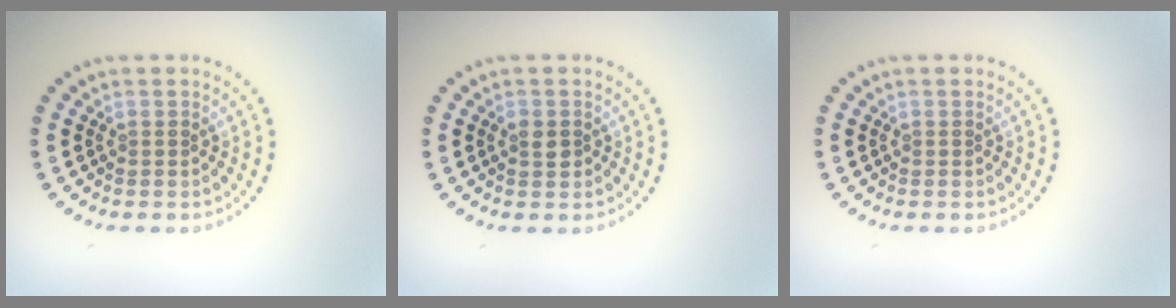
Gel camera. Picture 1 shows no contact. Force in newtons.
{"total": 1.3, "press": 1.3, "slide": 0.1}
{"total": 0.0}